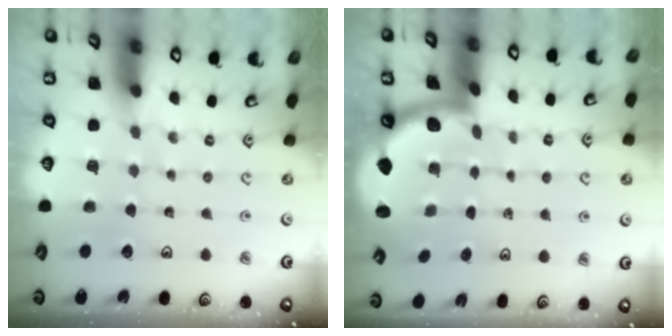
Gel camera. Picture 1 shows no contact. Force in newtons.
{"total": 1.8, "press": 1.8, "slide": 0.1}